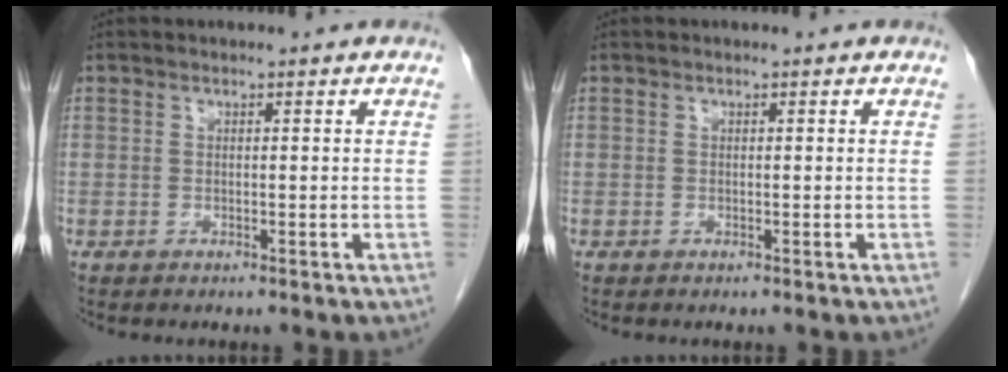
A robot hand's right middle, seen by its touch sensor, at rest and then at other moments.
{"total": 0.0}